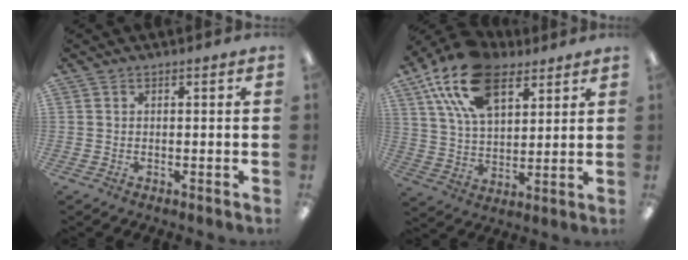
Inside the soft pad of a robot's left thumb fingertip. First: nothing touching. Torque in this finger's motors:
{"motor_torque": [0.29, 0.36, 1.71, -1.05, 0.41]}